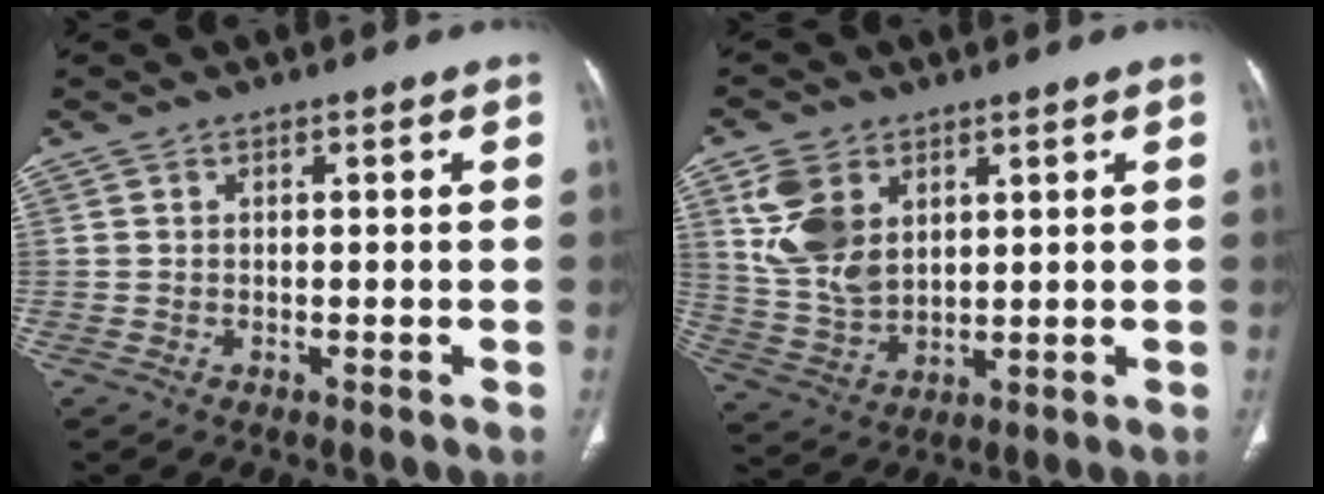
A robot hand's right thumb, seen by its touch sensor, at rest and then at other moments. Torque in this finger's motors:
{"motor_torque": [0.27, 1.22, 0.72, 0.87, 0.11]}